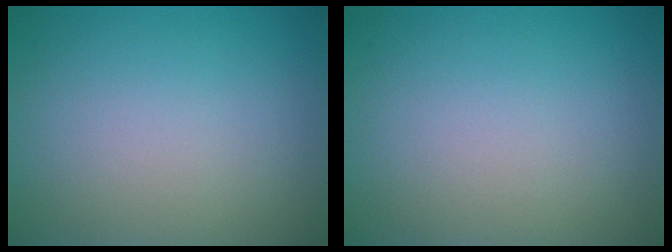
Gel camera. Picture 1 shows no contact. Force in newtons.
{"total": 0.0}